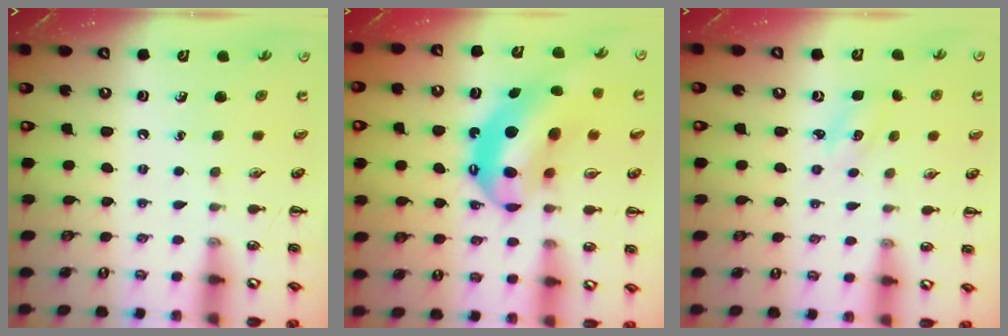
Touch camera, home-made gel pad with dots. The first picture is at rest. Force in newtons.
{"total": 15.4, "press": 14.8, "slide": 4.2}
{"total": 2.5, "press": 2.4, "slide": 0.7}